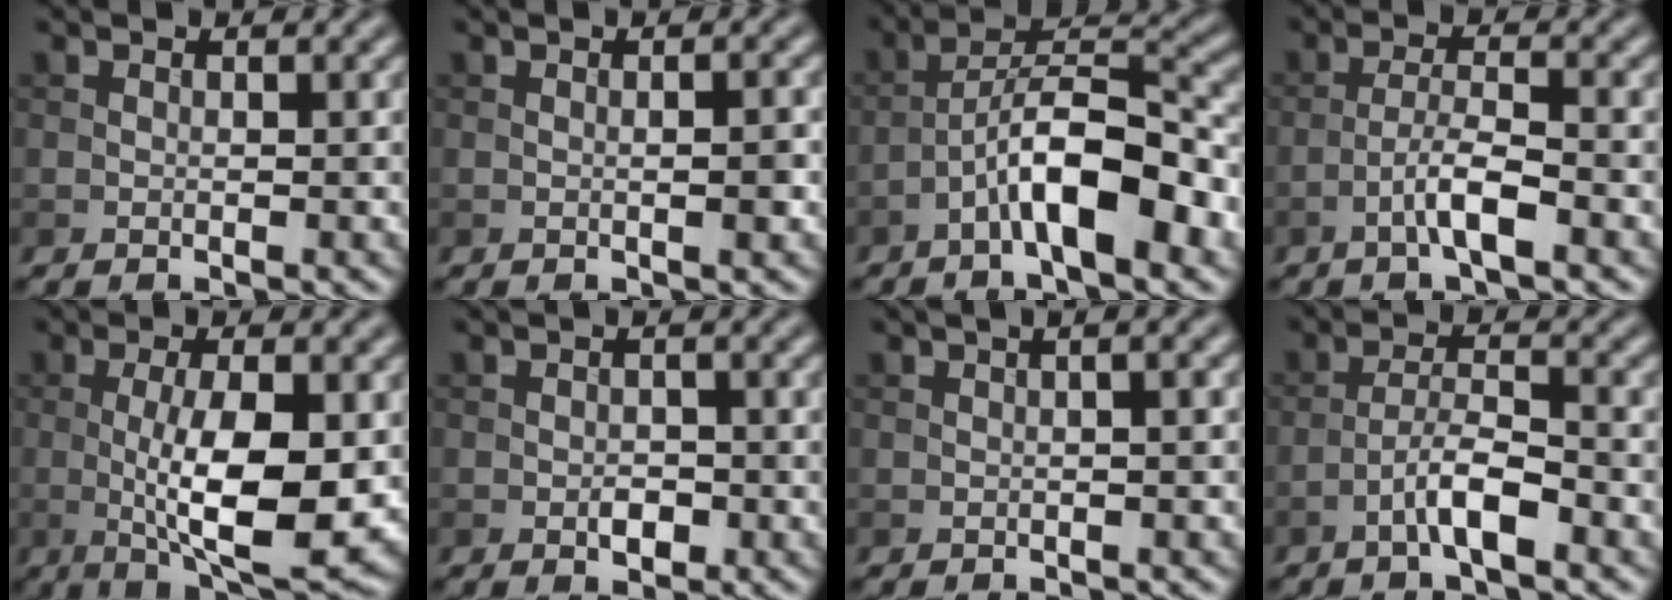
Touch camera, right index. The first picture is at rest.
{"total": 1.6, "force": [-0.1, 0.2, 1.6], "torque": [-0.027, 0.001, 0.000]}
{"total": 7.9, "force": [-3.6, 2.2, 6.8], "torque": [-0.113, 0.025, -0.062]}
{"total": 3.3, "force": [-1.7, 0.5, 2.8], "torque": [-0.053, 0.011, -0.037]}
{"total": 9.1, "force": [-0.6, 2.6, 8.7], "torque": [-0.143, -0.010, -0.005]}
{"total": 1.8, "force": [-0.6, 1.0, 1.4], "torque": [-0.022, 0.001, -0.013]}
{"total": 3.6, "force": [1.1, 1.5, 3.1], "torque": [-0.021, 0.013, -0.006]}
{"total": 3.8, "force": [-2.1, 0.8, 3.0], "torque": [-0.056, 0.014, -0.044]}